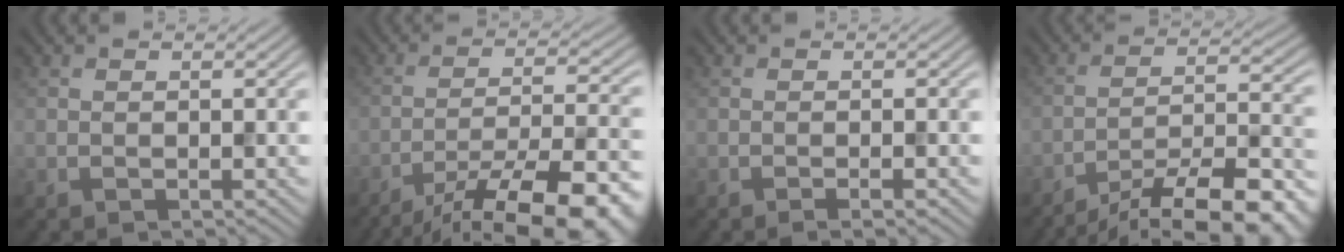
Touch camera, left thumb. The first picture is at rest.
{"total": 17.3, "force": [-12.9, 4.4, 10.6], "torque": [-0.135, -0.012, -0.180]}
{"total": 1.6, "force": [-0.8, 0.2, 1.4], "torque": [-0.017, 0.002, -0.016]}
{"total": 15.7, "force": [-12.8, 3.3, 8.6], "torque": [-0.139, -0.011, -0.189]}